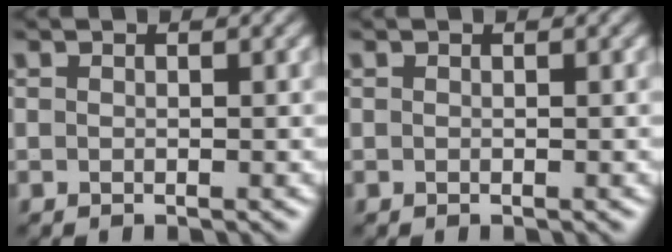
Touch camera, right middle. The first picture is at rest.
{"total": 0.0}